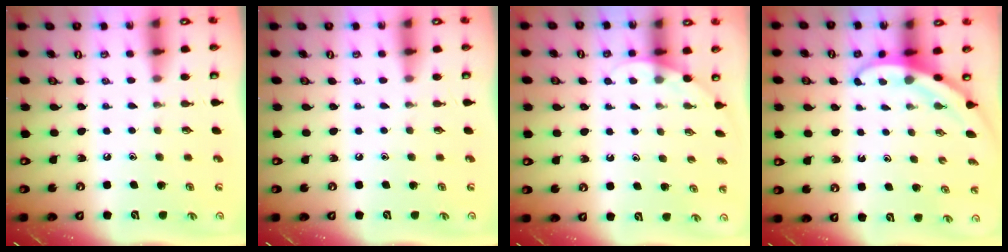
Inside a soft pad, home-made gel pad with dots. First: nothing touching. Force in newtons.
{"total": 0.0}
{"total": 2.8, "press": 2.8, "slide": 0.1}
{"total": 3.3, "press": 3.3, "slide": 0.1}